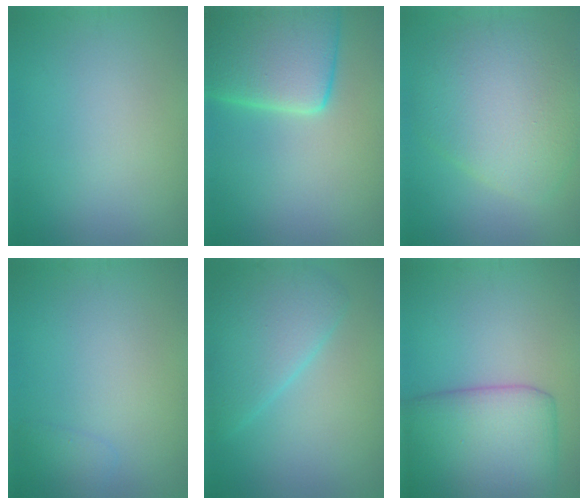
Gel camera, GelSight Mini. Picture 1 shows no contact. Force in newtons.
{"total": 9.0, "press": 9.0, "slide": 0.9}
{"total": 7.5, "press": 7.5, "slide": 0.2}
{"total": 1.0, "press": 1.0, "slide": 0.1}
{"total": 5.1, "press": 5.1, "slide": 0.2}
{"total": 8.3, "press": 8.3, "slide": 0.2}